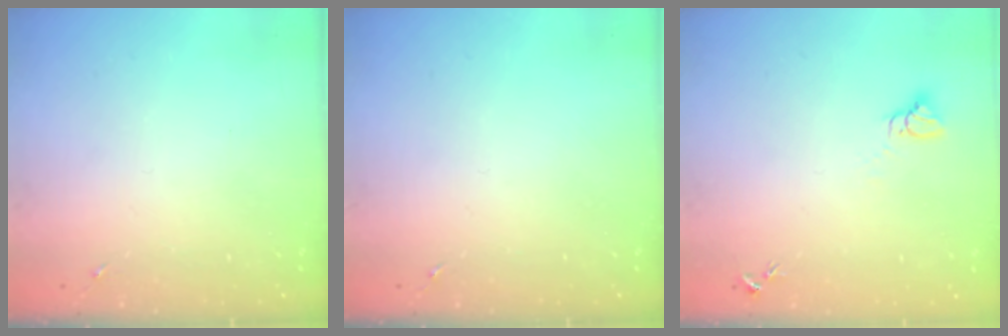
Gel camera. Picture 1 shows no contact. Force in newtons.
{"total": 0.0}
{"total": 3.0, "press": 3.0, "slide": 0.1}